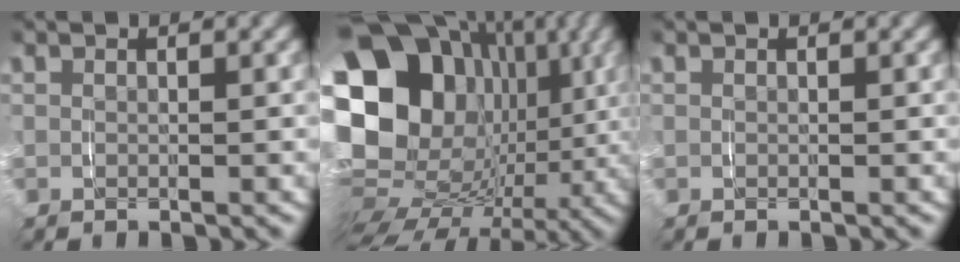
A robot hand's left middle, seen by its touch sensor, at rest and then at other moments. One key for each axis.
{"total": 24.6, "fx": 3.1, "fy": 18.6, "fz": 15.9, "tx": -0.297, "ty": -0.034, "tz": 0.046}
{"total": 0.0}